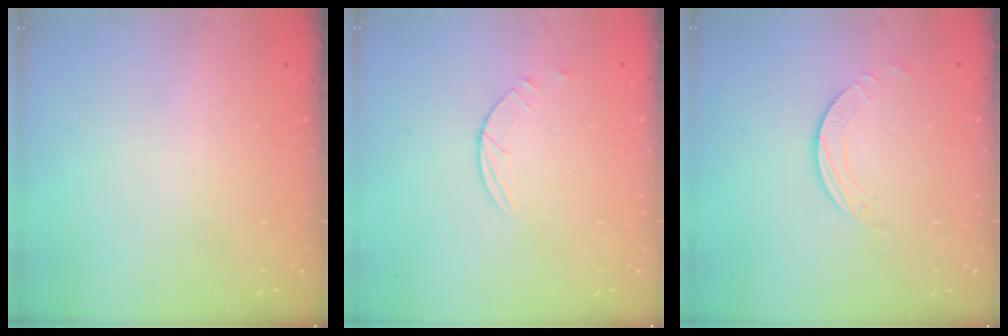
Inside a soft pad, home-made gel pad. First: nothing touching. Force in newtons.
{"total": 2.9, "press": 2.8, "slide": 0.3}
{"total": 2.5, "press": 2.5, "slide": 0.2}